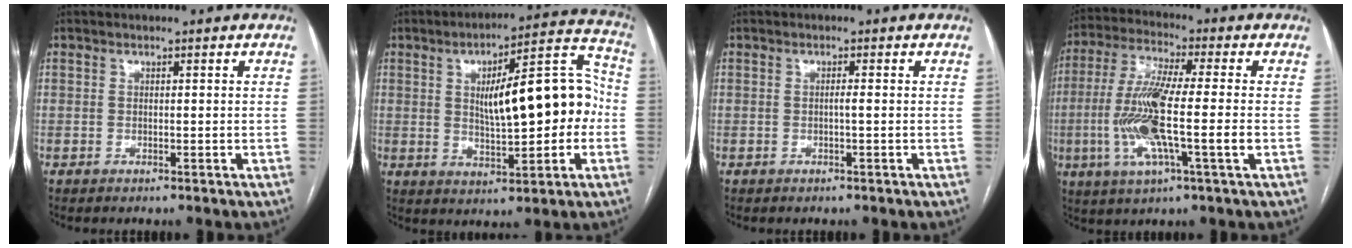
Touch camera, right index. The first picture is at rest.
{"total": 15.5, "force": [0.3, 4.5, 14.8], "torque": [-0.212, 0.039, 0.012]}
{"total": 0.8, "force": [-0.1, -0.1, 0.8], "torque": [-0.012, 0.002, -0.003]}
{"total": 13.7, "force": [-2.2, 0.9, 13.5], "torque": [-0.278, -0.006, -0.045]}